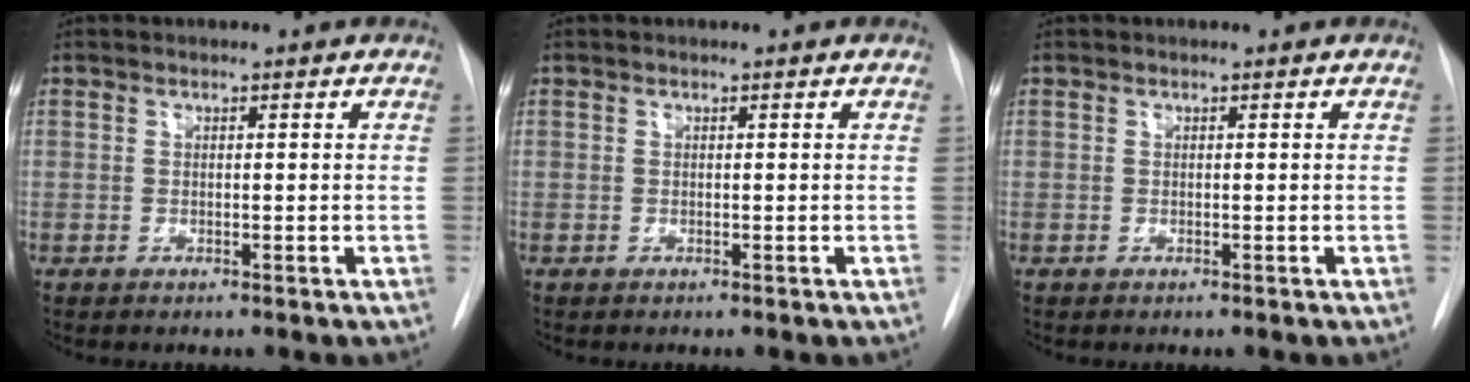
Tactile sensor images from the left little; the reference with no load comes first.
{"total": 0.0}
{"total": 0.0}